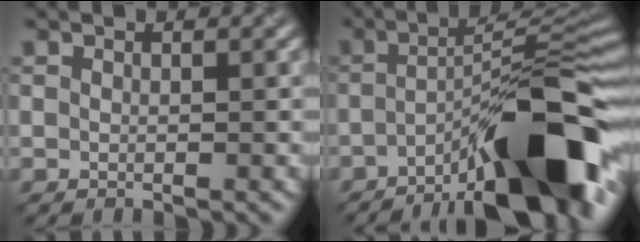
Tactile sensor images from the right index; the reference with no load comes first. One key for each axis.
{"total": 14.1, "fx": -8.4, "fy": 3.0, "fz": 10.9, "tx": -0.164, "ty": 0.022, "tz": -0.122}